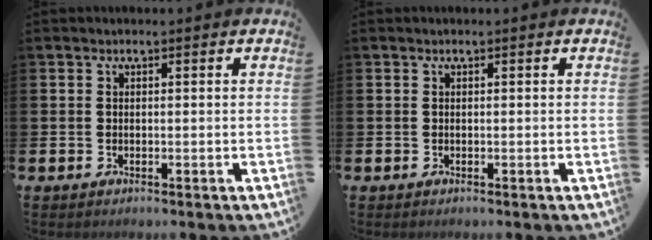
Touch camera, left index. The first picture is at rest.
{"total": 0.0}